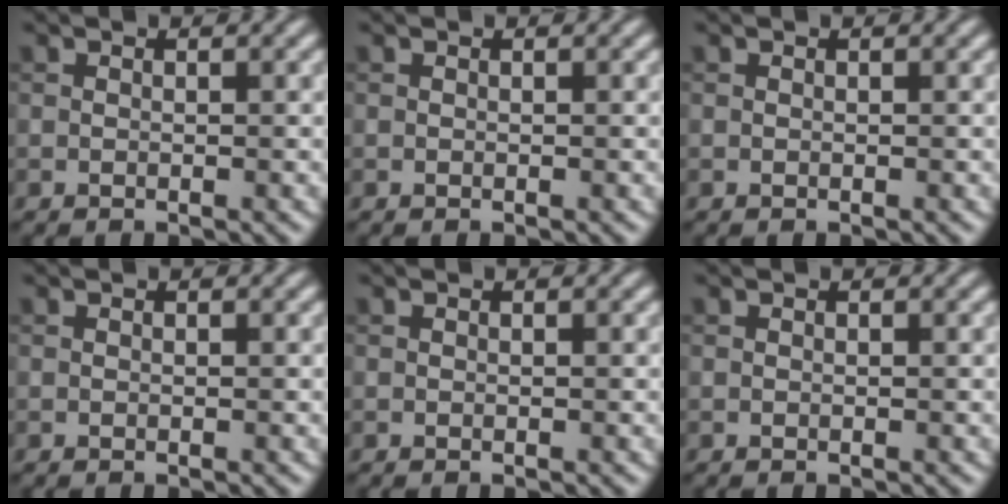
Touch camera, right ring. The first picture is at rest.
{"total": 0.0}
{"total": 0.0}
{"total": 0.0}
{"total": 0.0}
{"total": 0.0}